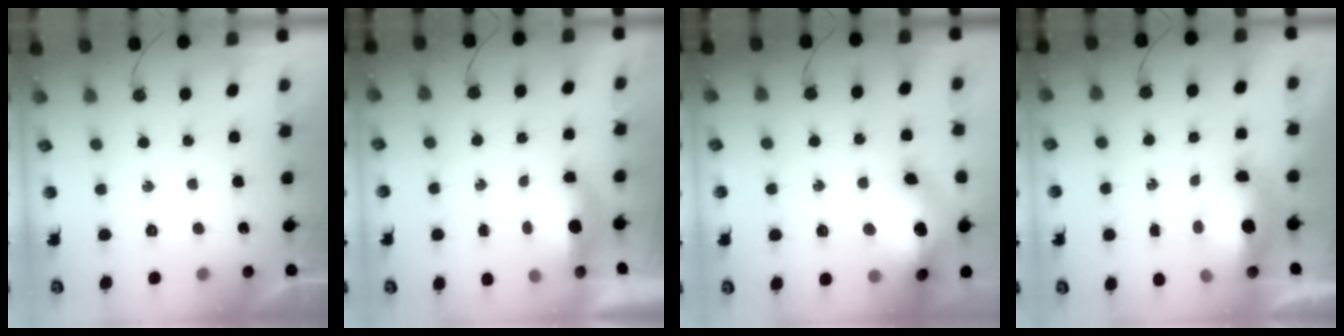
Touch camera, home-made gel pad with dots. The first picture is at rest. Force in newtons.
{"total": 9.1, "press": 6.1, "slide": 6.7}
{"total": 19.2, "press": 19.1, "slide": 1.9}
{"total": 10.4, "press": 10.3, "slide": 1.1}